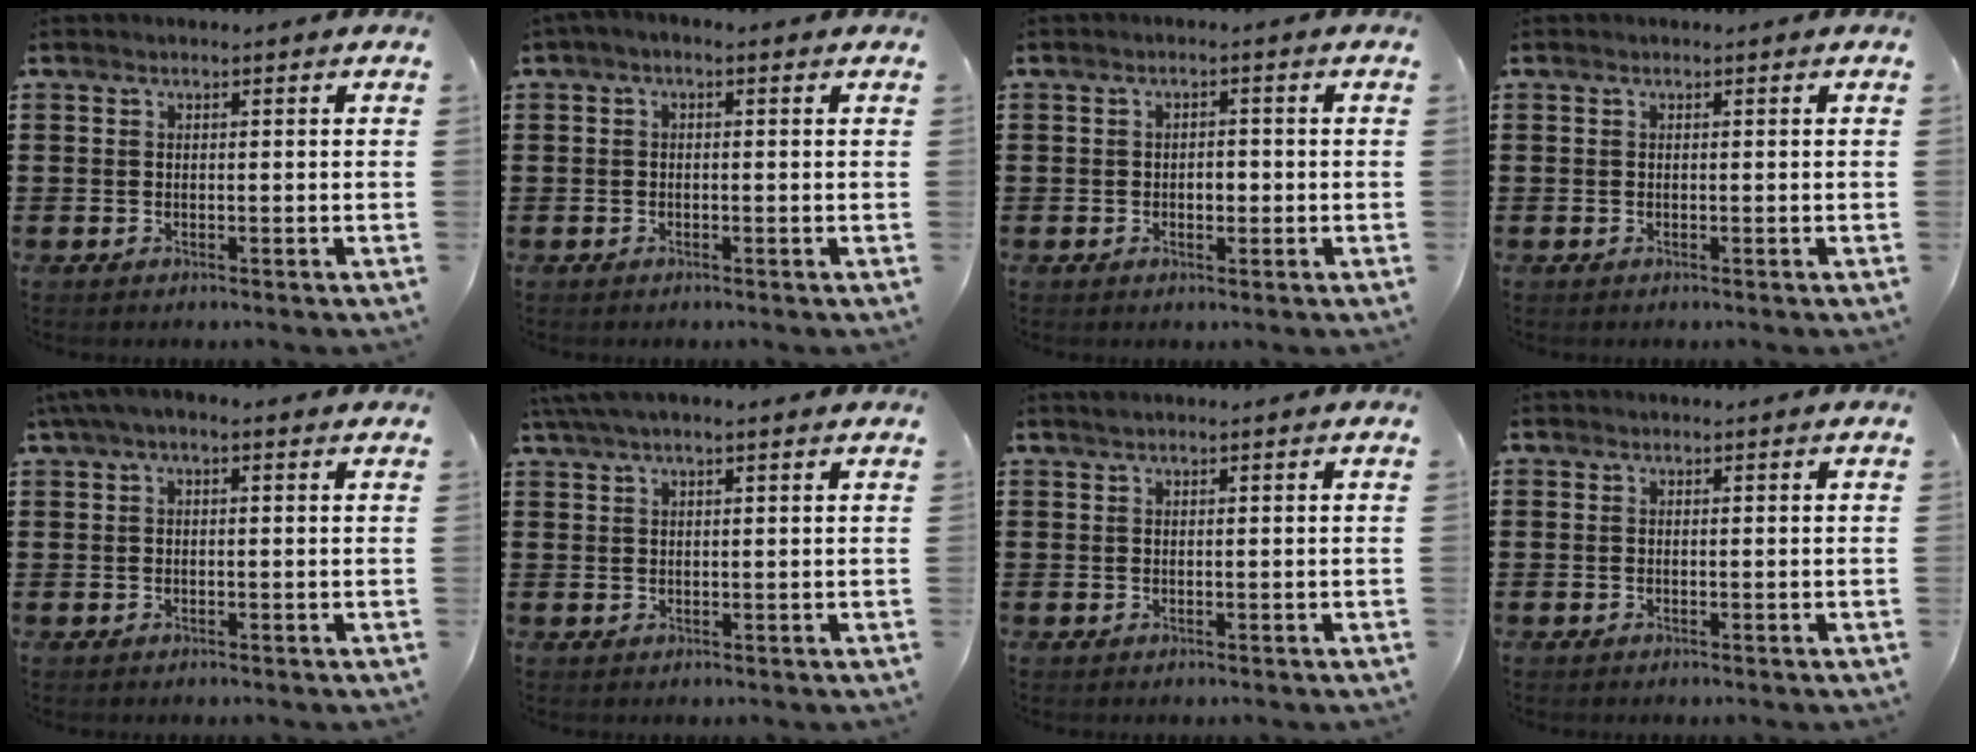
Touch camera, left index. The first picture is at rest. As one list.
[{"total": 1.0, "force": [-0.7, 0.2, 0.7], "torque": [-0.013, -0.001, -0.014]}, {"total": 1.9, "force": [-0.4, 1.2, 1.4], "torque": [-0.030, 0.006, -0.011]}, {"total": 0.0}, {"total": 1.8, "force": [0.1, 0.6, 1.7], "torque": [-0.038, 0.001, -0.003]}, {"total": 3.0, "force": [2.1, 1.0, 1.9], "torque": [-0.042, 0.007, 0.038]}, {"total": 0.6, "force": [0.4, 0.1, 0.4], "torque": [-0.008, 0.001, 0.009]}, {"total": 0.0}]